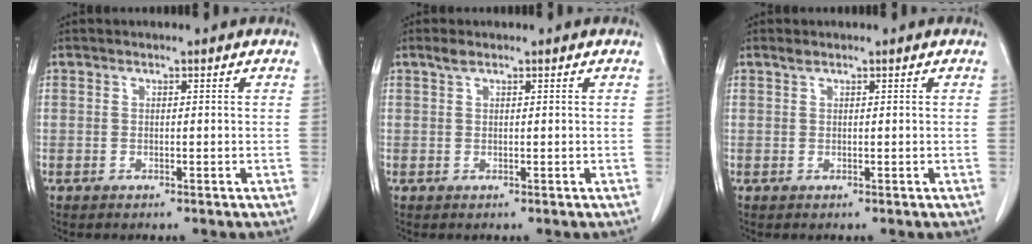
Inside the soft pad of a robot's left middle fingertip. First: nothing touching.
{"total": 1.1, "force": [0.8, 0.2, 0.7], "torque": [-0.020, 0.007, 0.018]}
{"total": 0.6, "force": [0.5, 0.1, 0.3], "torque": [-0.013, 0.004, 0.012]}